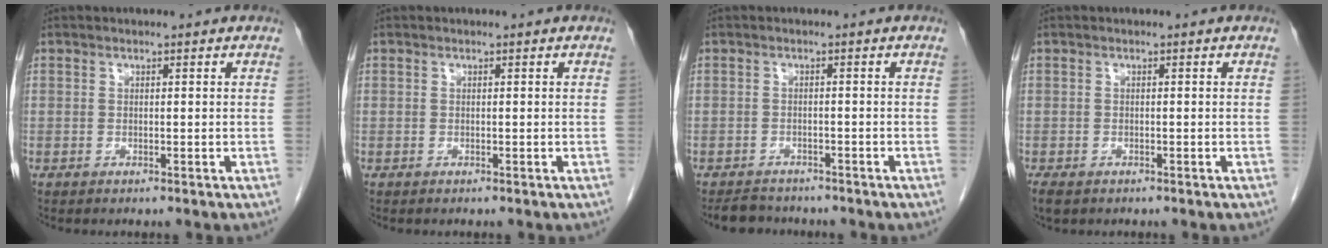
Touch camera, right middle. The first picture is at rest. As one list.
[{"total": 0.0}, {"total": 3.9, "force": [-3.6, 1.4, 0.4], "torque": [-0.012, -0.009, -0.057]}, {"total": 3.1, "force": [-2.2, 1.7, 1.5], "torque": [-0.032, -0.008, -0.033]}]